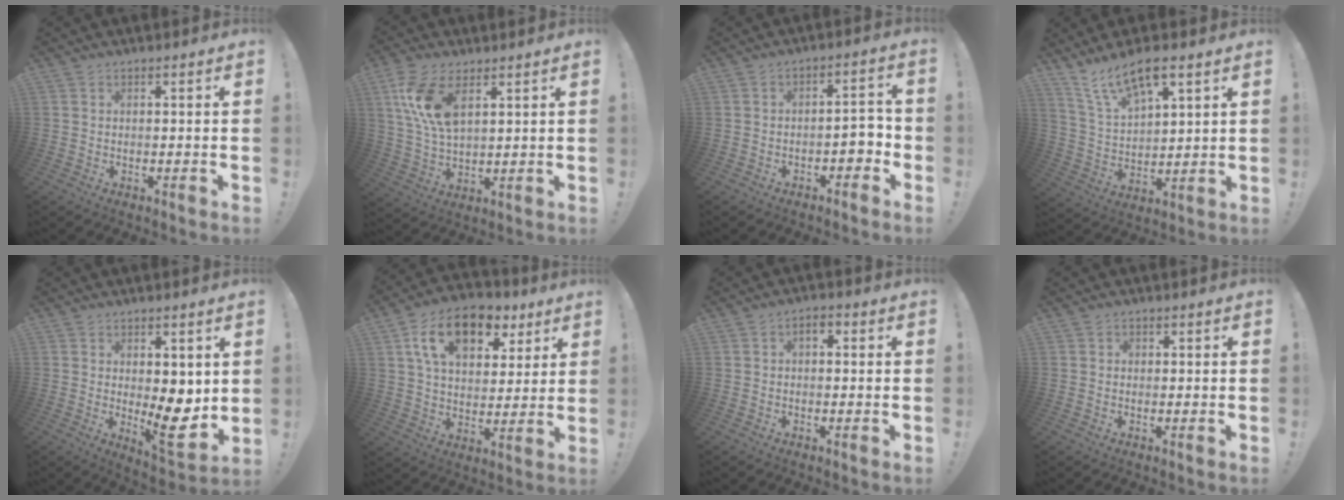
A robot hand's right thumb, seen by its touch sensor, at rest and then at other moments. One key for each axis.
{"total": 11.8, "fx": 5.7, "fy": 5.7, "fz": 8.7, "tx": -0.179, "ty": -0.021, "tz": 0.104}
{"total": 5.2, "fx": -2.1, "fy": 2.8, "fz": 3.9, "tx": -0.051, "ty": 0.003, "tz": -0.037}
{"total": 11.5, "fx": 8.2, "fy": 3.6, "fz": 7.2, "tx": -0.130, "ty": -0.045, "tz": 0.148}
{"total": 10.0, "fx": -0.5, "fy": 5.0, "fz": 8.6, "tx": -0.090, "ty": -0.014, "tz": -0.001}
{"total": 16.8, "fx": 8.5, "fy": 10.0, "fz": 10.6, "tx": -0.171, "ty": -0.029, "tz": 0.154}
{"total": 2.2, "fx": -0.3, "fy": 1.3, "fz": 1.7, "tx": -0.021, "ty": 0.004, "tz": -0.009}
{"total": 0.7, "fx": 0.0, "fy": 0.7, "fz": 0.1, "tx": 0.006, "ty": 0.000, "tz": -0.001}